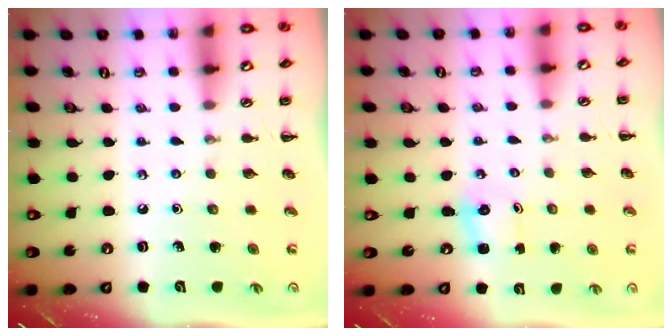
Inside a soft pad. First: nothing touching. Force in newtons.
{"total": 1.3, "press": 1.2, "slide": 0.3}